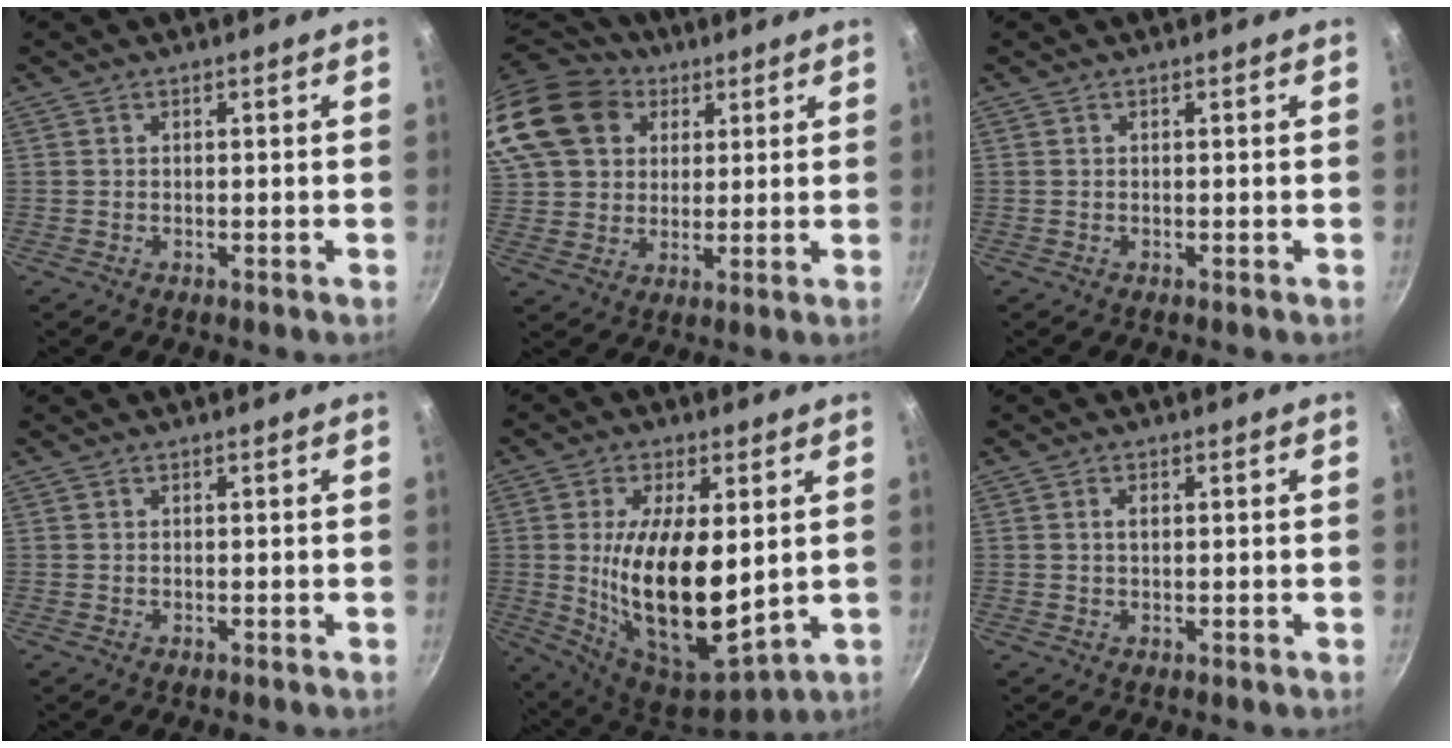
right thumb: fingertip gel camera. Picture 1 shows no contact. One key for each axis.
{"total": 22.9, "fx": 9.5, "fy": 17.7, "fz": 10.9, "tx": -0.247, "ty": 0.028, "tz": 0.178}
{"total": 0.0}
{"total": 0.0}
{"total": 19.8, "fx": 0.8, "fy": 8.8, "fz": 17.7, "tx": -0.303, "ty": -0.025, "tz": 0.029}
{"total": 1.5, "fx": 0.3, "fy": 0.9, "fz": 1.1, "tx": -0.016, "ty": 0.003, "tz": 0.006}